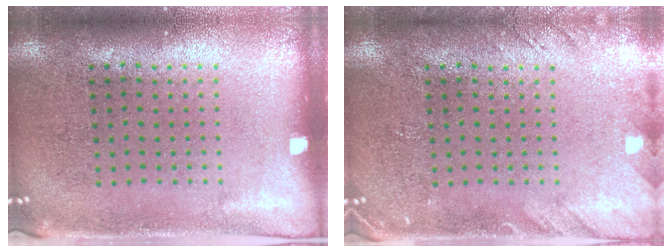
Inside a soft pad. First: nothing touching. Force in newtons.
{"total": 1.6, "press": 1.6, "slide": 0.2}